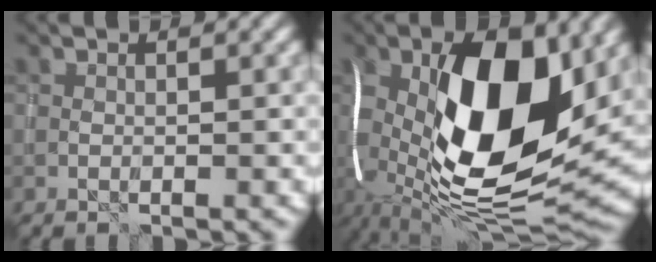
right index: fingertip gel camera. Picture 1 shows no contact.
{"total": 17.9, "force": [1.0, 8.6, 15.7], "torque": [-0.289, -0.003, 0.006]}